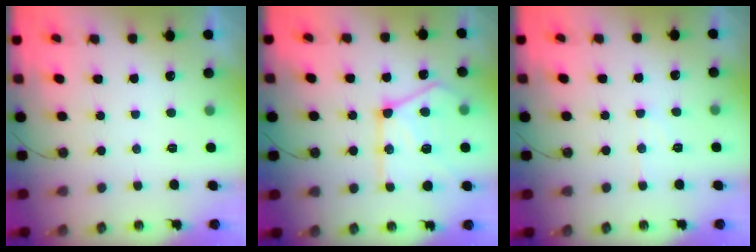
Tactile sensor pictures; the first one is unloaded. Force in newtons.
{"total": 19.0, "press": 18.8, "slide": 2.1}
{"total": 6.0, "press": 6.0, "slide": 0.4}